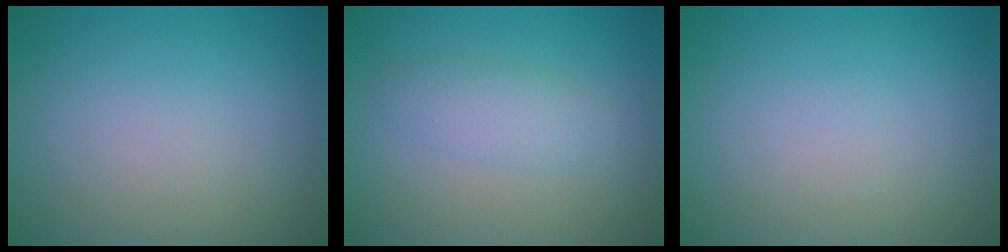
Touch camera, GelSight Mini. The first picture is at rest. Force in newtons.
{"total": 2.3, "press": 2.3, "slide": 0.1}
{"total": 0.0}